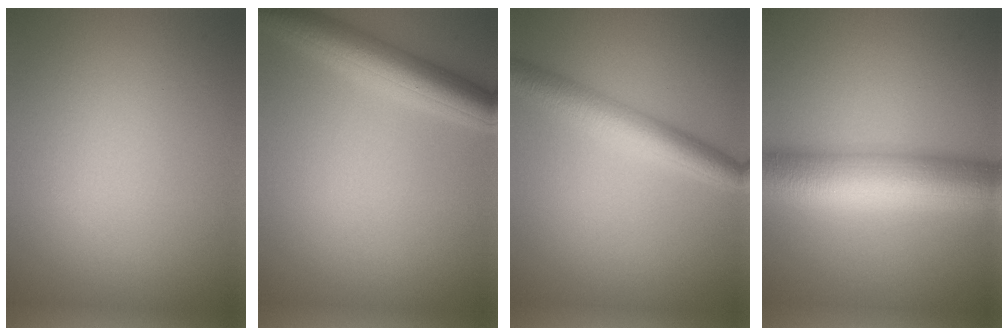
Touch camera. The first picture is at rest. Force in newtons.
{"total": 5.9, "press": 5.9, "slide": 0.2}
{"total": 4.4, "press": 4.4, "slide": 0.1}
{"total": 9.3, "press": 9.3, "slide": 0.1}